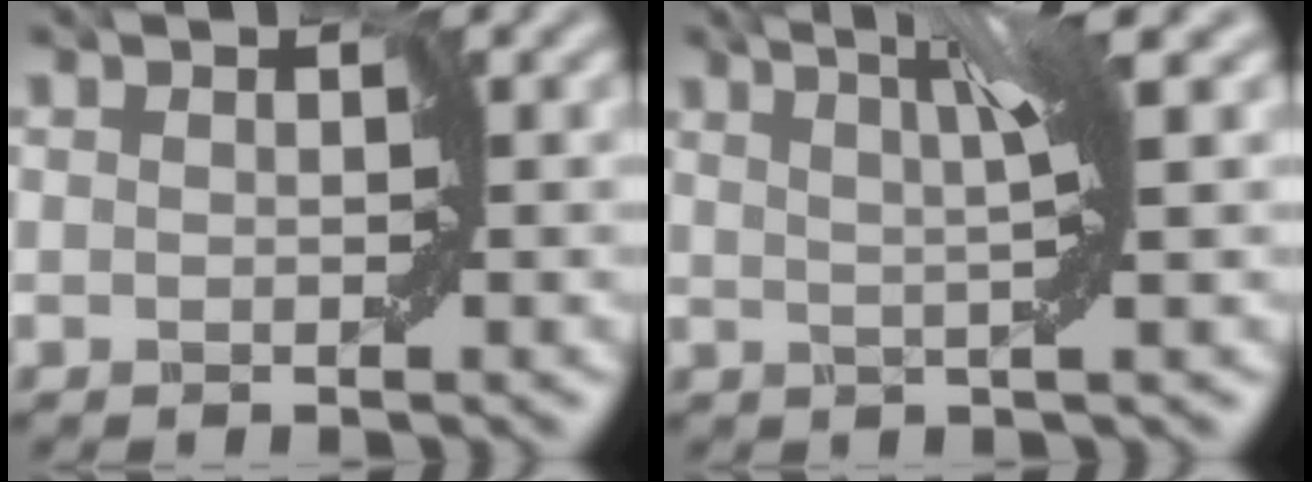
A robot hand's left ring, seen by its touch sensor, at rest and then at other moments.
{"total": 3.3, "force": [1.4, -0.4, 3.0], "torque": [-0.040, 0.006, 0.021]}